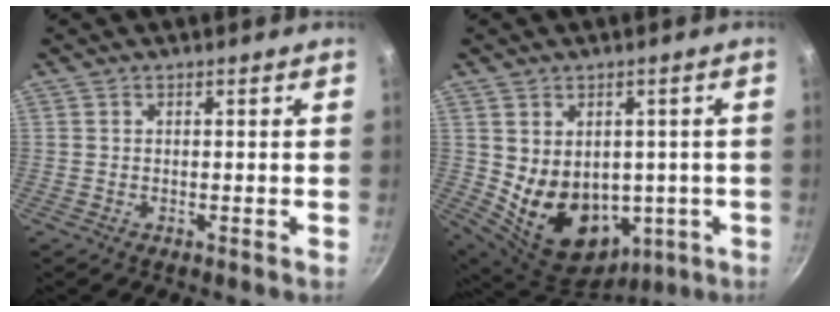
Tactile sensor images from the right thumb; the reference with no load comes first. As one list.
[{"total": 15.1, "force": [-0.6, 11.6, 9.5], "torque": [-0.132, -0.017, 0.029]}]